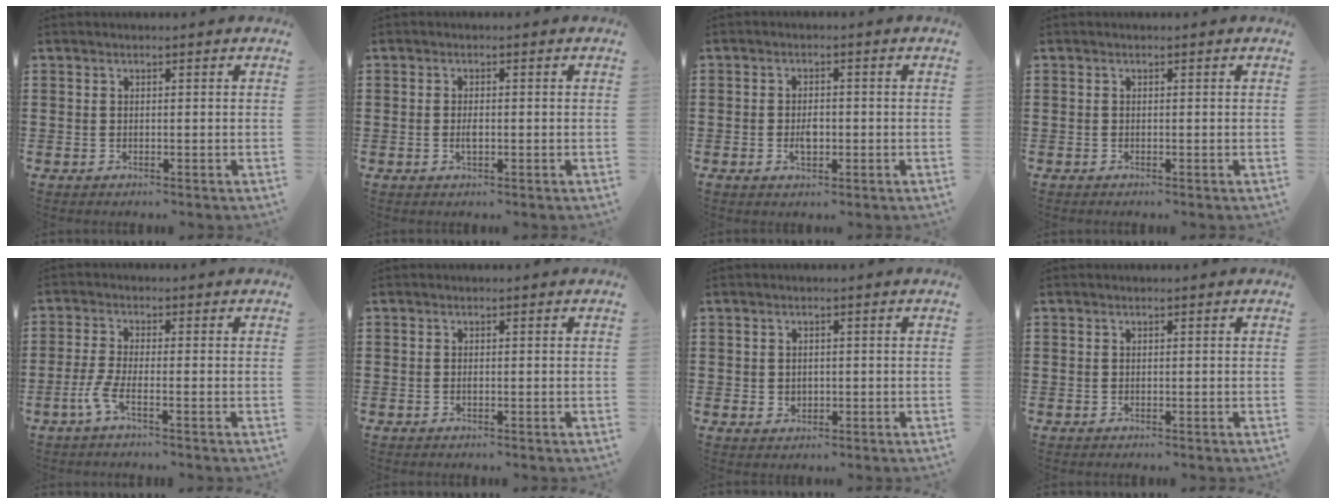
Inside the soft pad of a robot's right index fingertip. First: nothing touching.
{"total": 1.7, "force": [-0.2, 0.7, 1.6], "torque": [-0.030, 0.000, -0.005]}
{"total": 2.7, "force": [-0.5, 1.4, 2.2], "torque": [-0.033, -0.002, -0.010]}
{"total": 0.0}
{"total": 3.4, "force": [-1.8, 0.3, 2.9], "torque": [-0.079, -0.011, -0.042]}
{"total": 0.0}
{"total": 1.4, "force": [0.4, 1.2, 0.4], "torque": [-0.012, 0.007, 0.006]}
{"total": 0.0}